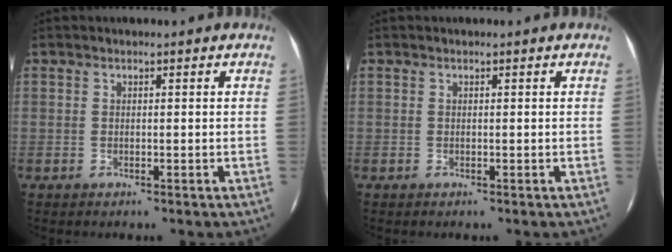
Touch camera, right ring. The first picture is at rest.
{"total": 0.0}